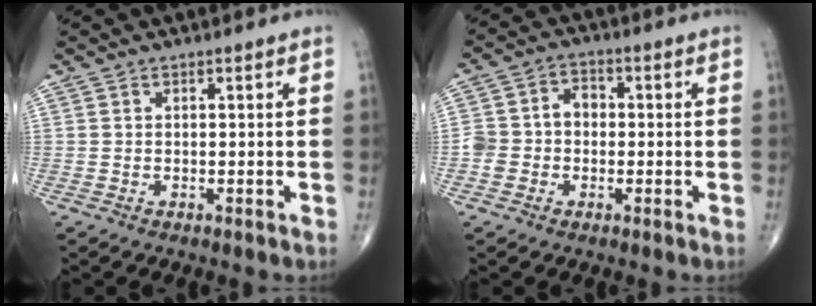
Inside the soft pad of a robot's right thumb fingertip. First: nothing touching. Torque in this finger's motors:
{"motor_torque": [0.91, 0.57, 0.33, -0.33, 0.13]}